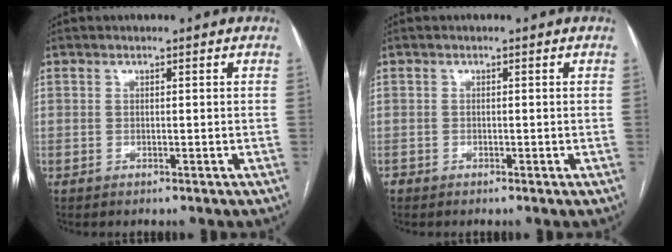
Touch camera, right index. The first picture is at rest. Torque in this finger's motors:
{"motor_torque": [-1.35, 0.79, -0.69, -0.21]}